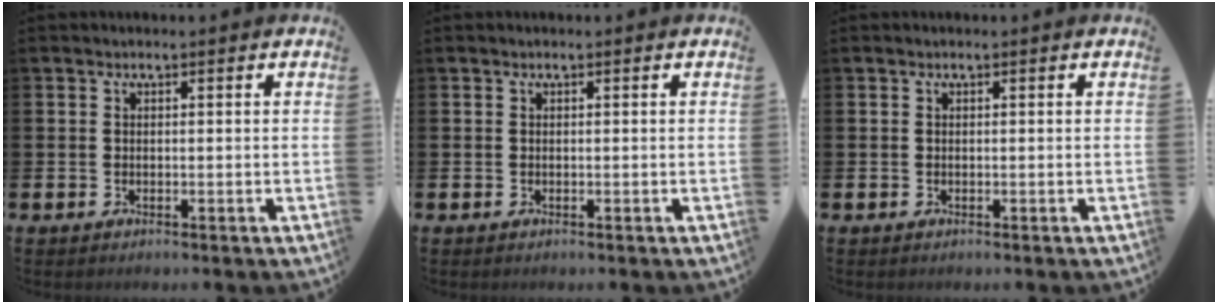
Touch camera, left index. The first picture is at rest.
{"total": 0.0}
{"total": 0.0}